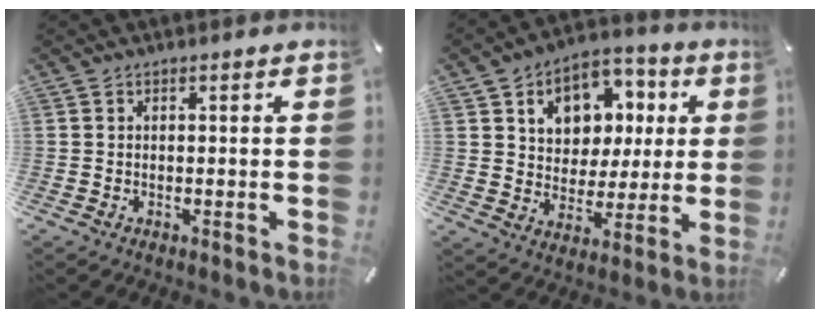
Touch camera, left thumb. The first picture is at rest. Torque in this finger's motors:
{"motor_torque": [2.50, 2.51, 0.90, 0.28, 0.15]}